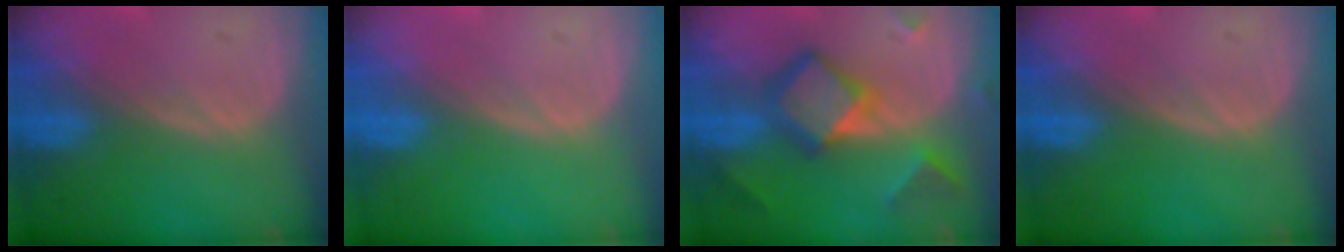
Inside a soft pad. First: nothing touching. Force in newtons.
{"total": 0.0}
{"total": 7.9, "press": 7.8, "slide": 0.5}
{"total": 0.0}